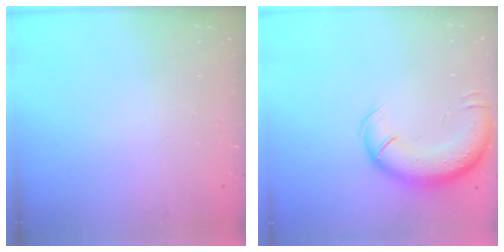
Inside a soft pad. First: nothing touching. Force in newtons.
{"total": 13.8, "press": 13.3, "slide": 3.7}